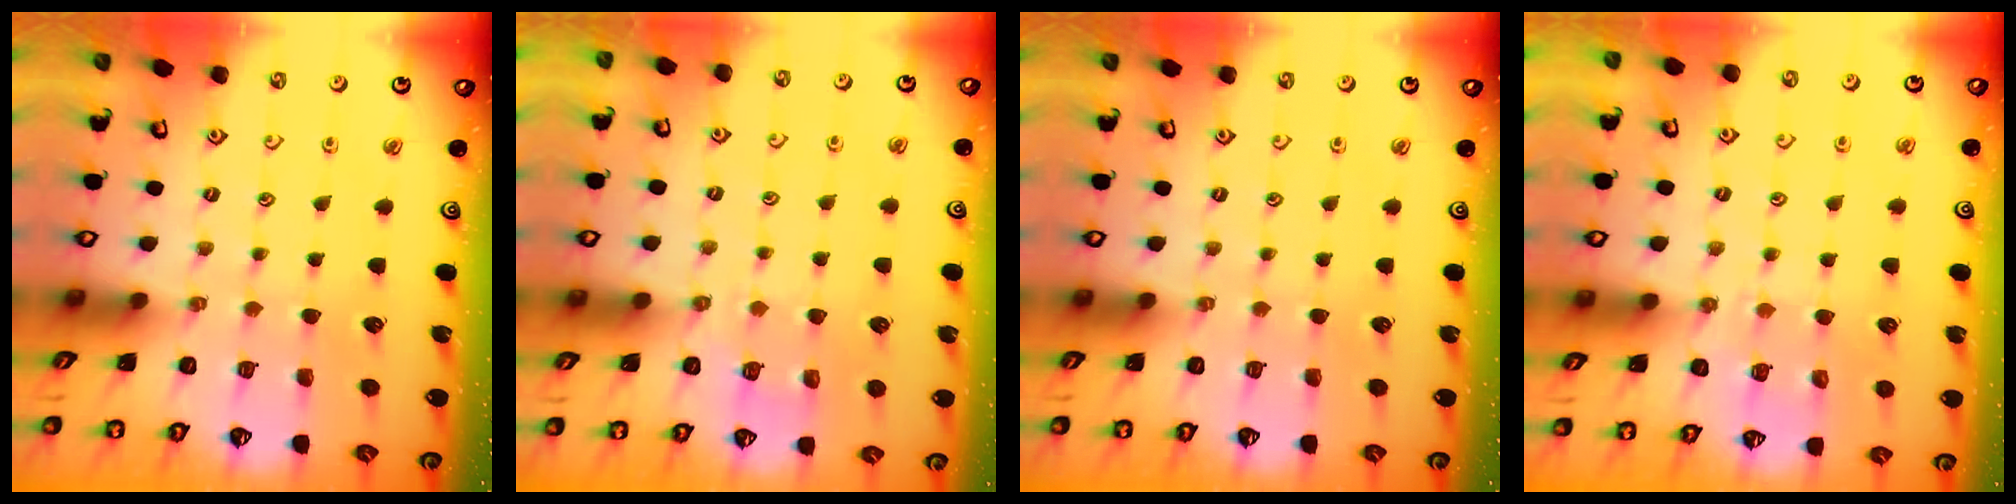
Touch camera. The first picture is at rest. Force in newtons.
{"total": 3.0, "press": 2.6, "slide": 1.5}
{"total": 0.0}
{"total": 6.9, "press": 6.9, "slide": 0.7}